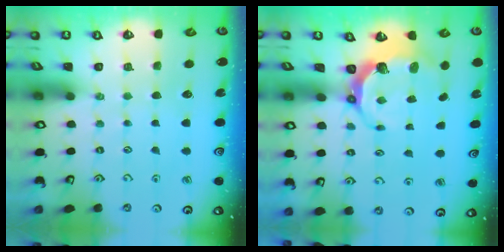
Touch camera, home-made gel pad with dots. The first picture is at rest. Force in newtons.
{"total": 7.1, "press": 5.7, "slide": 4.2}